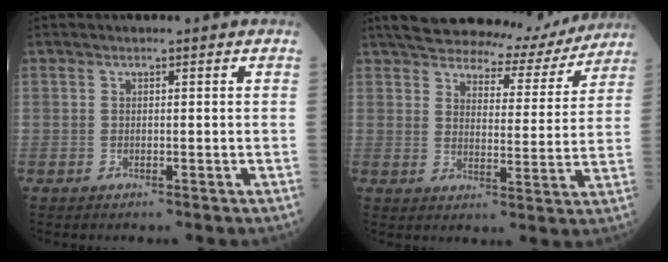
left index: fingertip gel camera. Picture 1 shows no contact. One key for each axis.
{"total": 14.4, "fx": 13.1, "fy": 3.9, "fz": 4.6, "tx": -0.053, "ty": 0.001, "tz": 0.162}